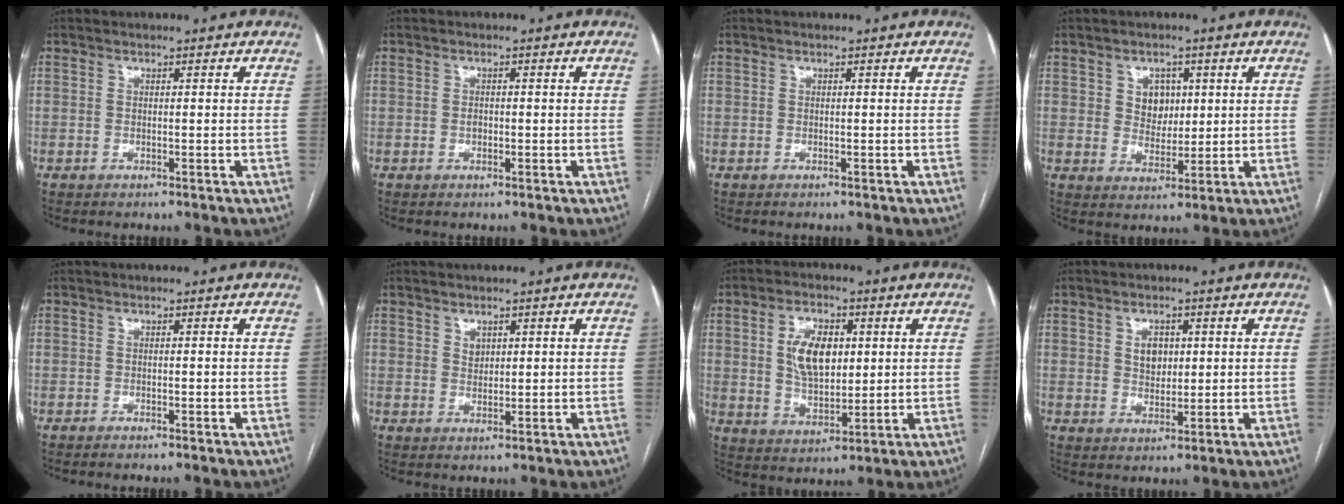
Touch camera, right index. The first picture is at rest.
{"total": 0.9, "force": [-0.2, 0.6, 0.7], "torque": [-0.011, 0.001, -0.002]}
{"total": 0.0}
{"total": 5.1, "force": [1.6, 4.1, 2.5], "torque": [-0.039, 0.006, 0.033]}
{"total": 1.4, "force": [-1.2, -0.1, 0.6], "torque": [-0.007, 0.001, -0.015]}
{"total": 1.8, "force": [1.0, 1.3, 0.8], "torque": [-0.012, -0.002, 0.020]}
{"total": 8.8, "force": [2.0, 4.8, 7.0], "torque": [-0.134, 0.009, 0.044]}
{"total": 3.8, "force": [1.1, 2.7, 2.5], "torque": [-0.041, 0.002, 0.024]}